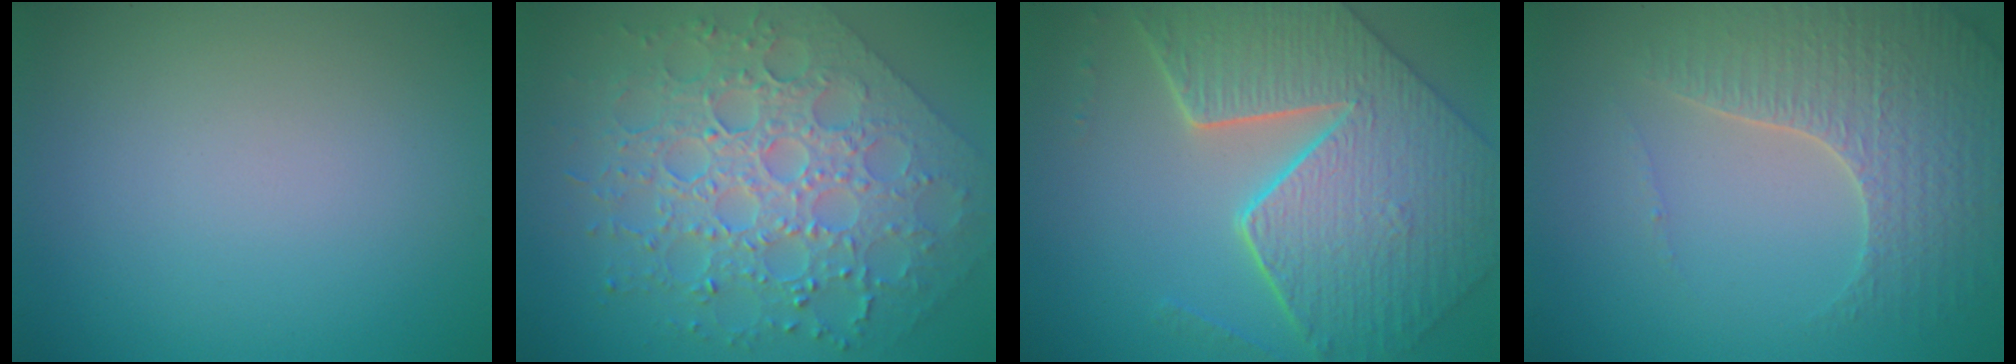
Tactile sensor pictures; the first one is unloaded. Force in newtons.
{"total": 8.1, "press": 6.5, "slide": 4.9}
{"total": 9.2, "press": 6.6, "slide": 6.4}
{"total": 4.3, "press": 4.0, "slide": 1.5}